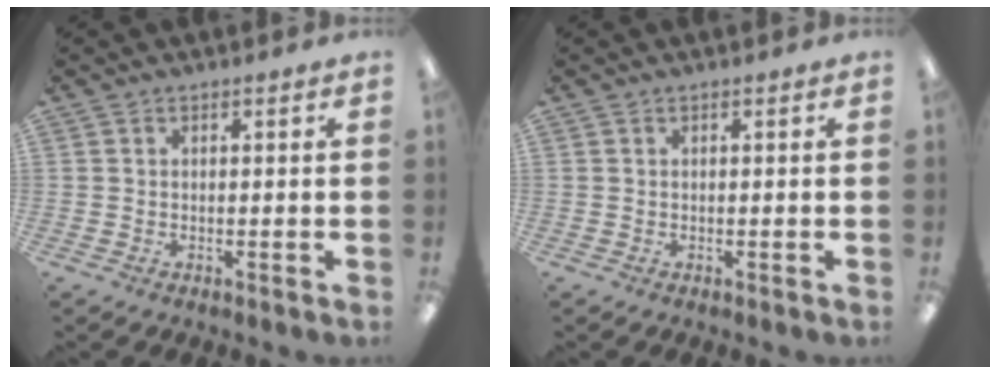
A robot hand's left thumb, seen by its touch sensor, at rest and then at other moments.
{"total": 0.0}